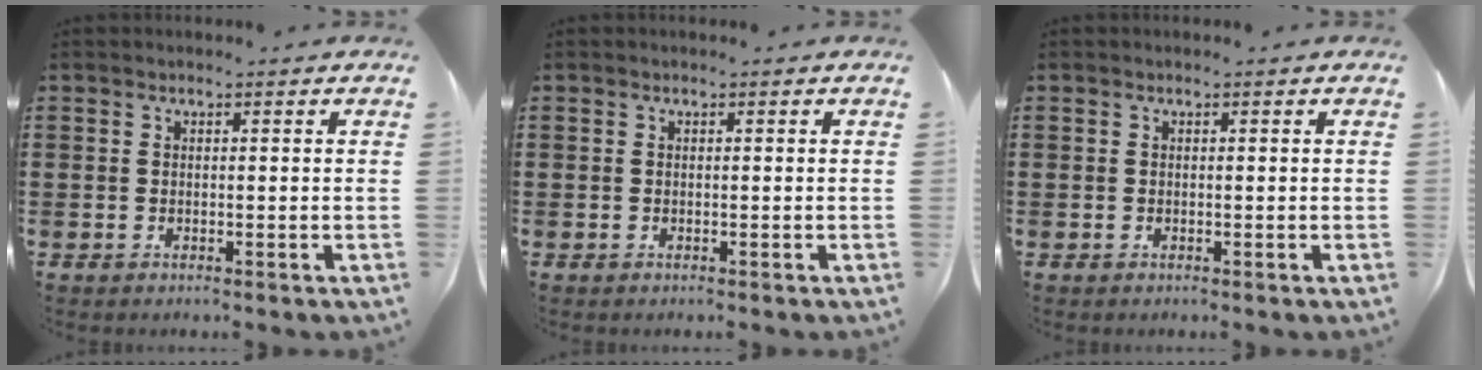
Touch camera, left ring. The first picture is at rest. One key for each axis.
{"total": 0.0}
{"total": 0.0}